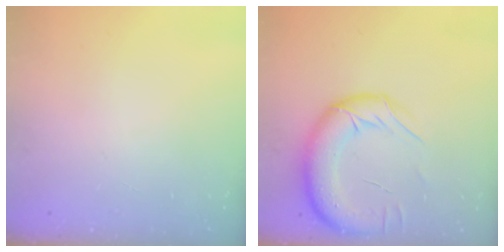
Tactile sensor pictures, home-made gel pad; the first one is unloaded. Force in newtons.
{"total": 16.1, "press": 15.9, "slide": 2.5}